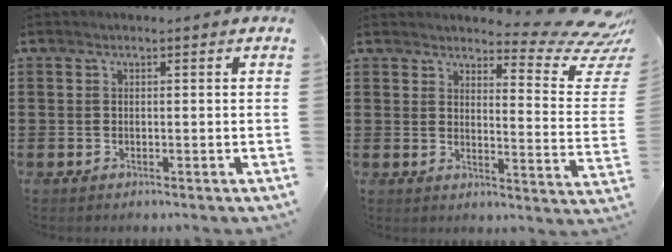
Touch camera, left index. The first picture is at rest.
{"total": 7.4, "force": [6.0, 1.4, 4.1], "torque": [-0.054, -0.051, 0.096]}